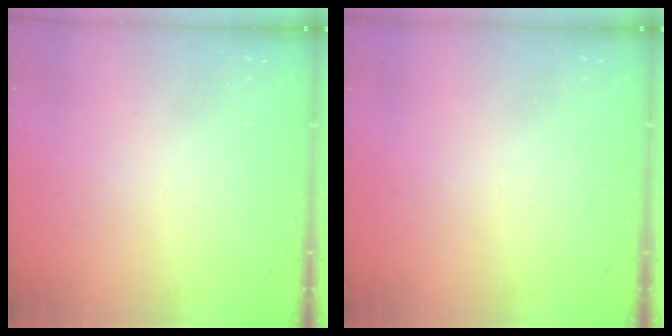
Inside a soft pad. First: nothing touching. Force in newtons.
{"total": 0.0}